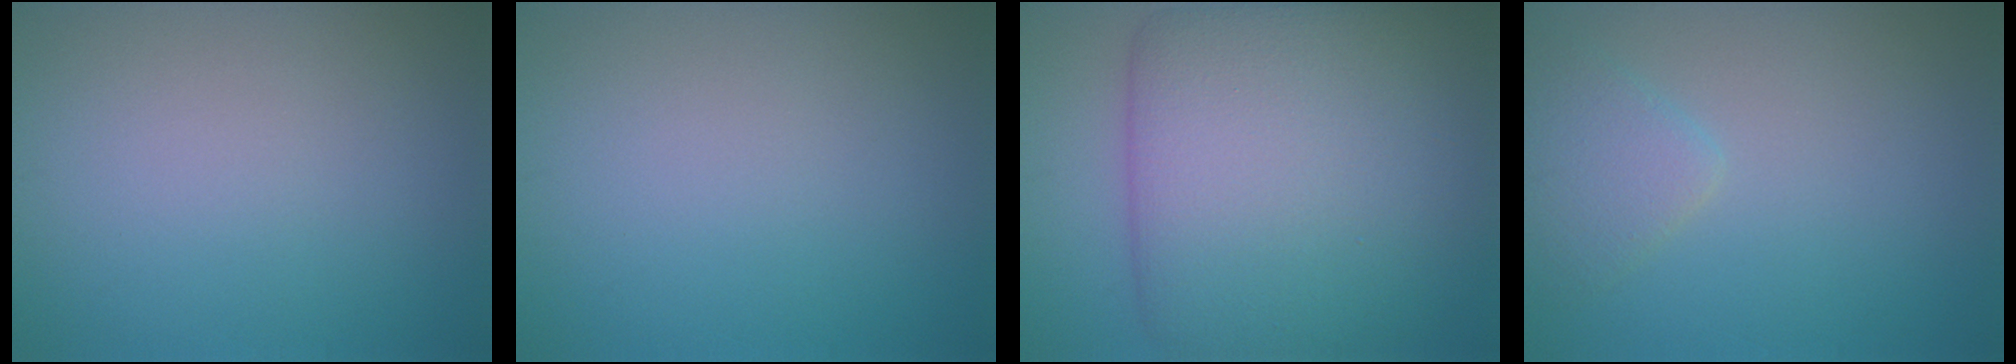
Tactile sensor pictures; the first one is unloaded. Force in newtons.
{"total": 0.0}
{"total": 12.5, "press": 12.5, "slide": 0.4}
{"total": 2.3, "press": 2.3, "slide": 0.1}